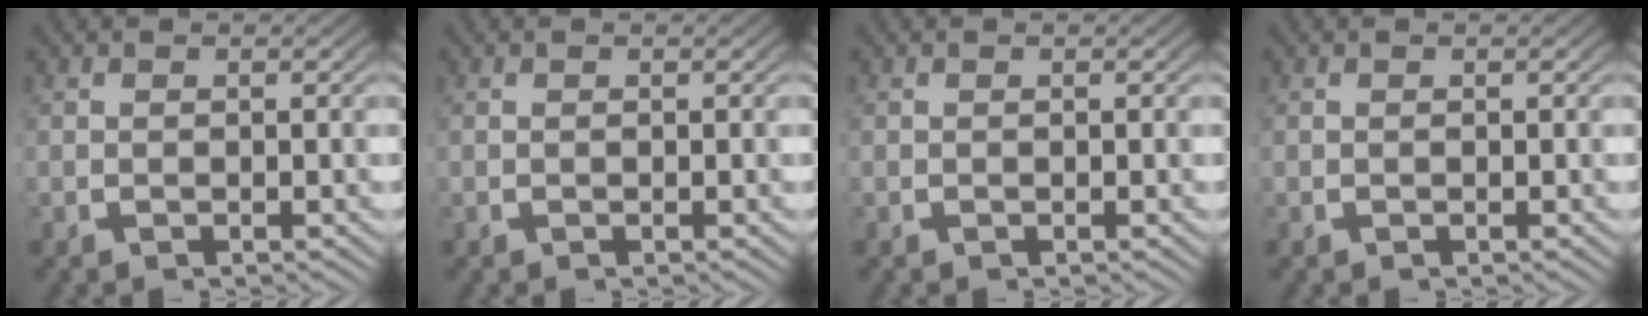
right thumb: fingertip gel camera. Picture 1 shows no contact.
{"total": 0.0}
{"total": 0.0}
{"total": 0.0}